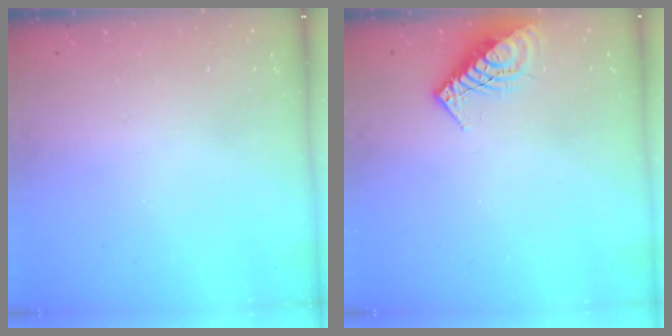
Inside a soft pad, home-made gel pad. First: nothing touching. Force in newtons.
{"total": 12.3, "press": 12.2, "slide": 1.2}